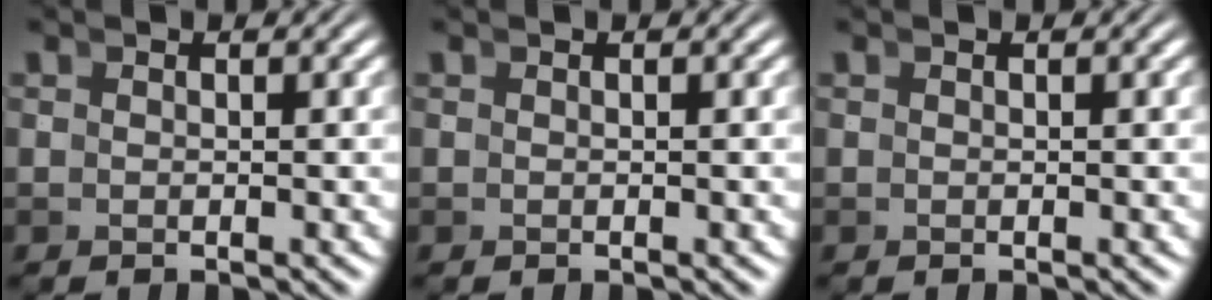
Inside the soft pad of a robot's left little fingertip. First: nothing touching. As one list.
[{"total": 0.0}, {"total": 0.0}]